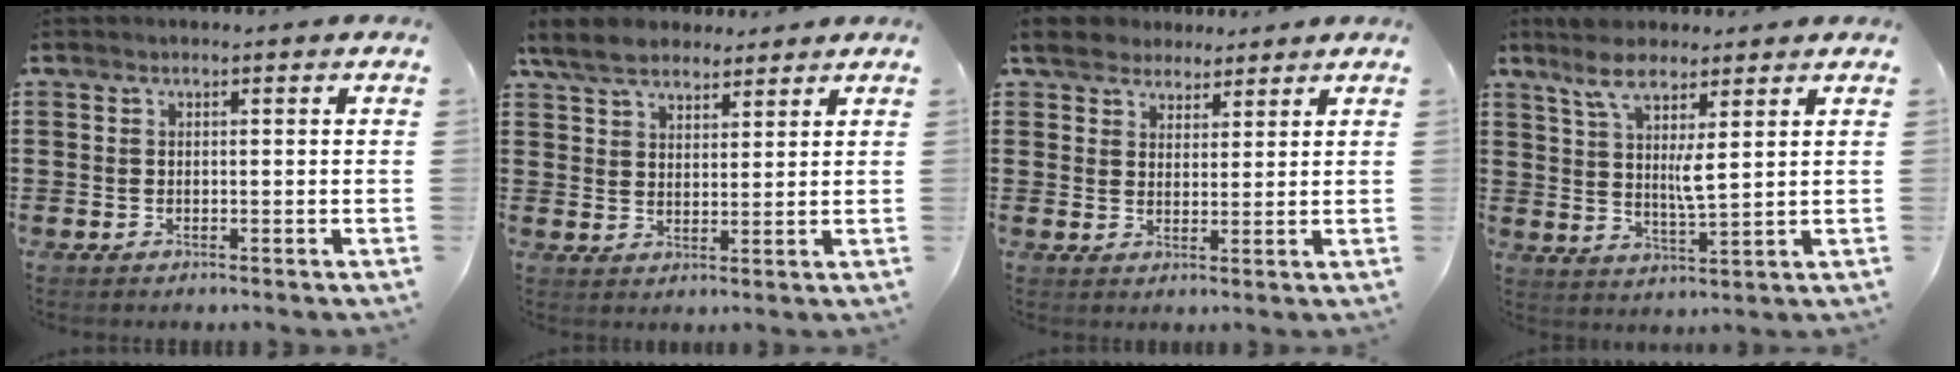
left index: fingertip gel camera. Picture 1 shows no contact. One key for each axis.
{"total": 6.0, "fx": 5.0, "fy": 2.6, "fz": 2.1, "tx": -0.060, "ty": 0.000, "tz": 0.095}
{"total": 5.0, "fx": 4.2, "fy": 2.5, "fz": 0.9, "tx": -0.040, "ty": 0.002, "tz": 0.077}
{"total": 7.4, "fx": 4.3, "fy": 1.8, "fz": 5.8, "tx": -0.118, "ty": -0.011, "tz": 0.072}